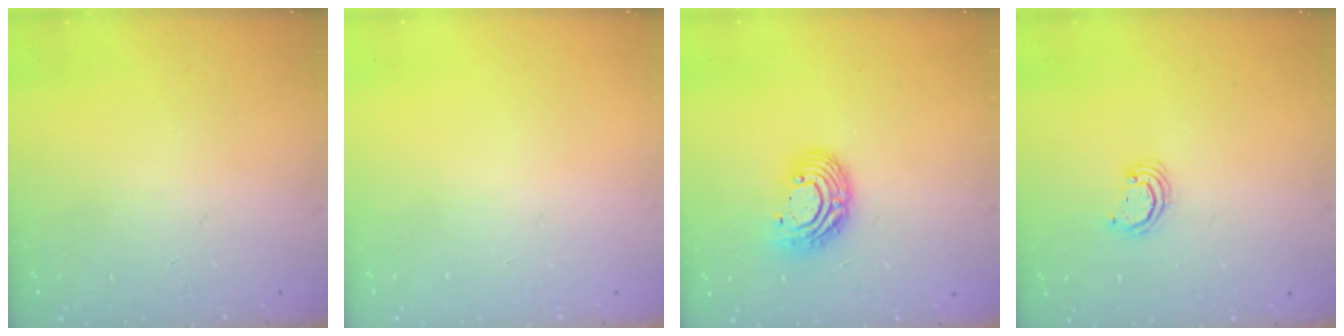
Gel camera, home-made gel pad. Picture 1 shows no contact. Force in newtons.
{"total": 0.0}
{"total": 10.5, "press": 10.4, "slide": 0.8}
{"total": 2.3, "press": 2.3, "slide": 0.2}